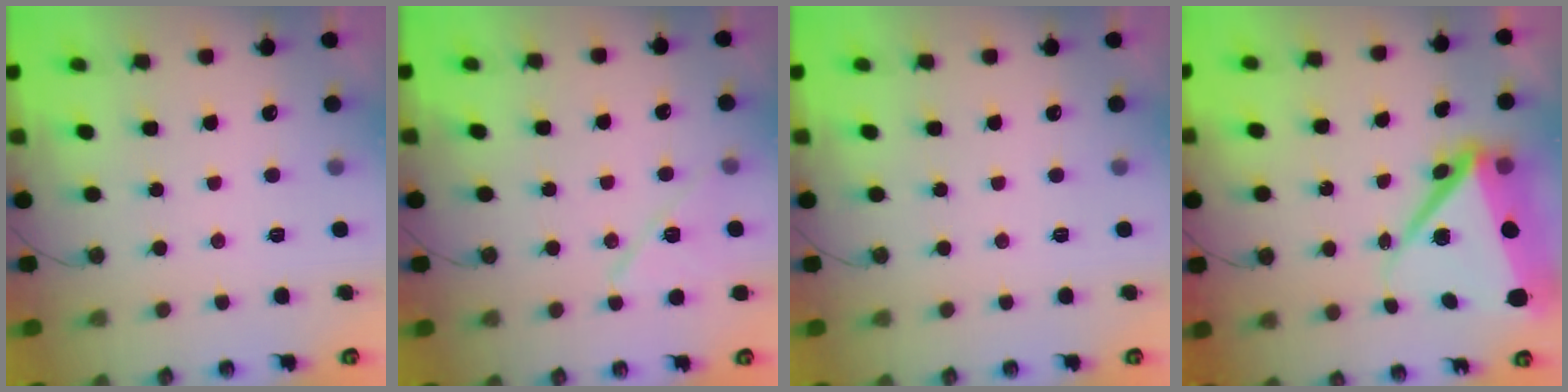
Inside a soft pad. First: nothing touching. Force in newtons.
{"total": 10.2, "press": 10.2, "slide": 0.9}
{"total": 0.0}
{"total": 14.4, "press": 14.3, "slide": 1.4}